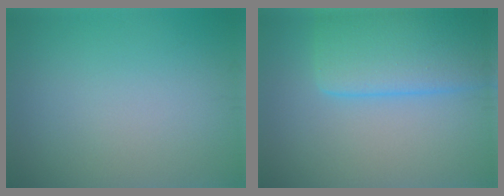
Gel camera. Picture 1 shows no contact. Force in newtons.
{"total": 8.1, "press": 8.1, "slide": 0.3}